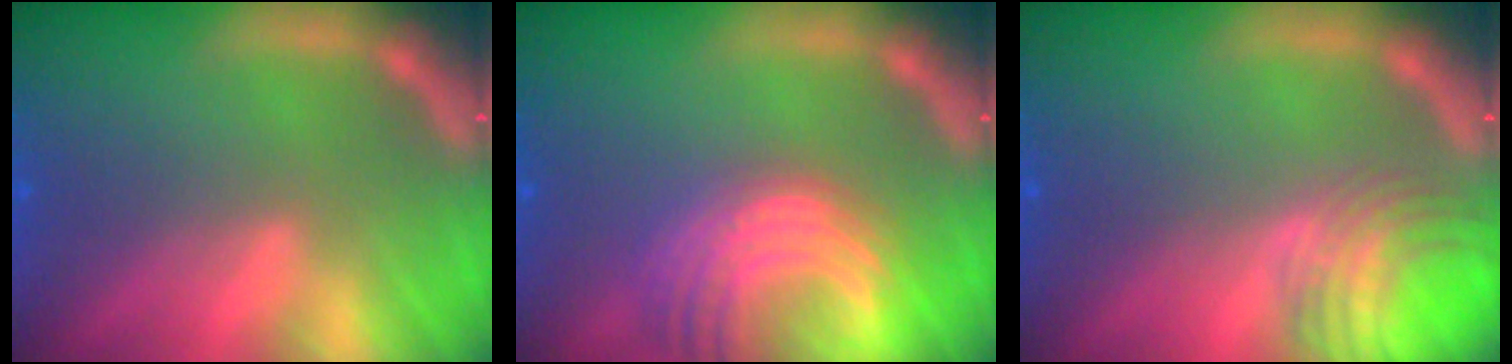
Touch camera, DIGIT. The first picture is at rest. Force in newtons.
{"total": 9.0}
{"total": 6.1}